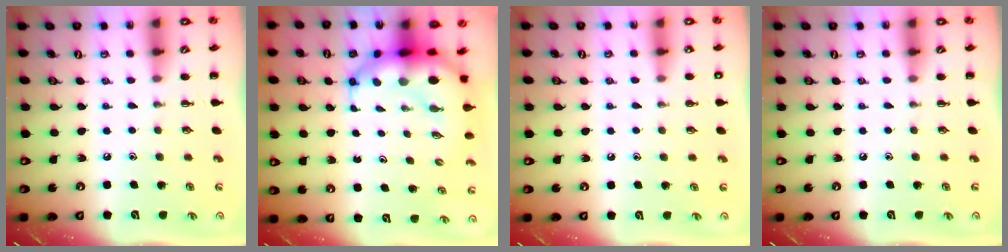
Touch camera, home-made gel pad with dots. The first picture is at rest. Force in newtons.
{"total": 10.5, "press": 10.1, "slide": 2.9}
{"total": 1.9, "press": 1.9, "slide": 0.2}
{"total": 0.0}